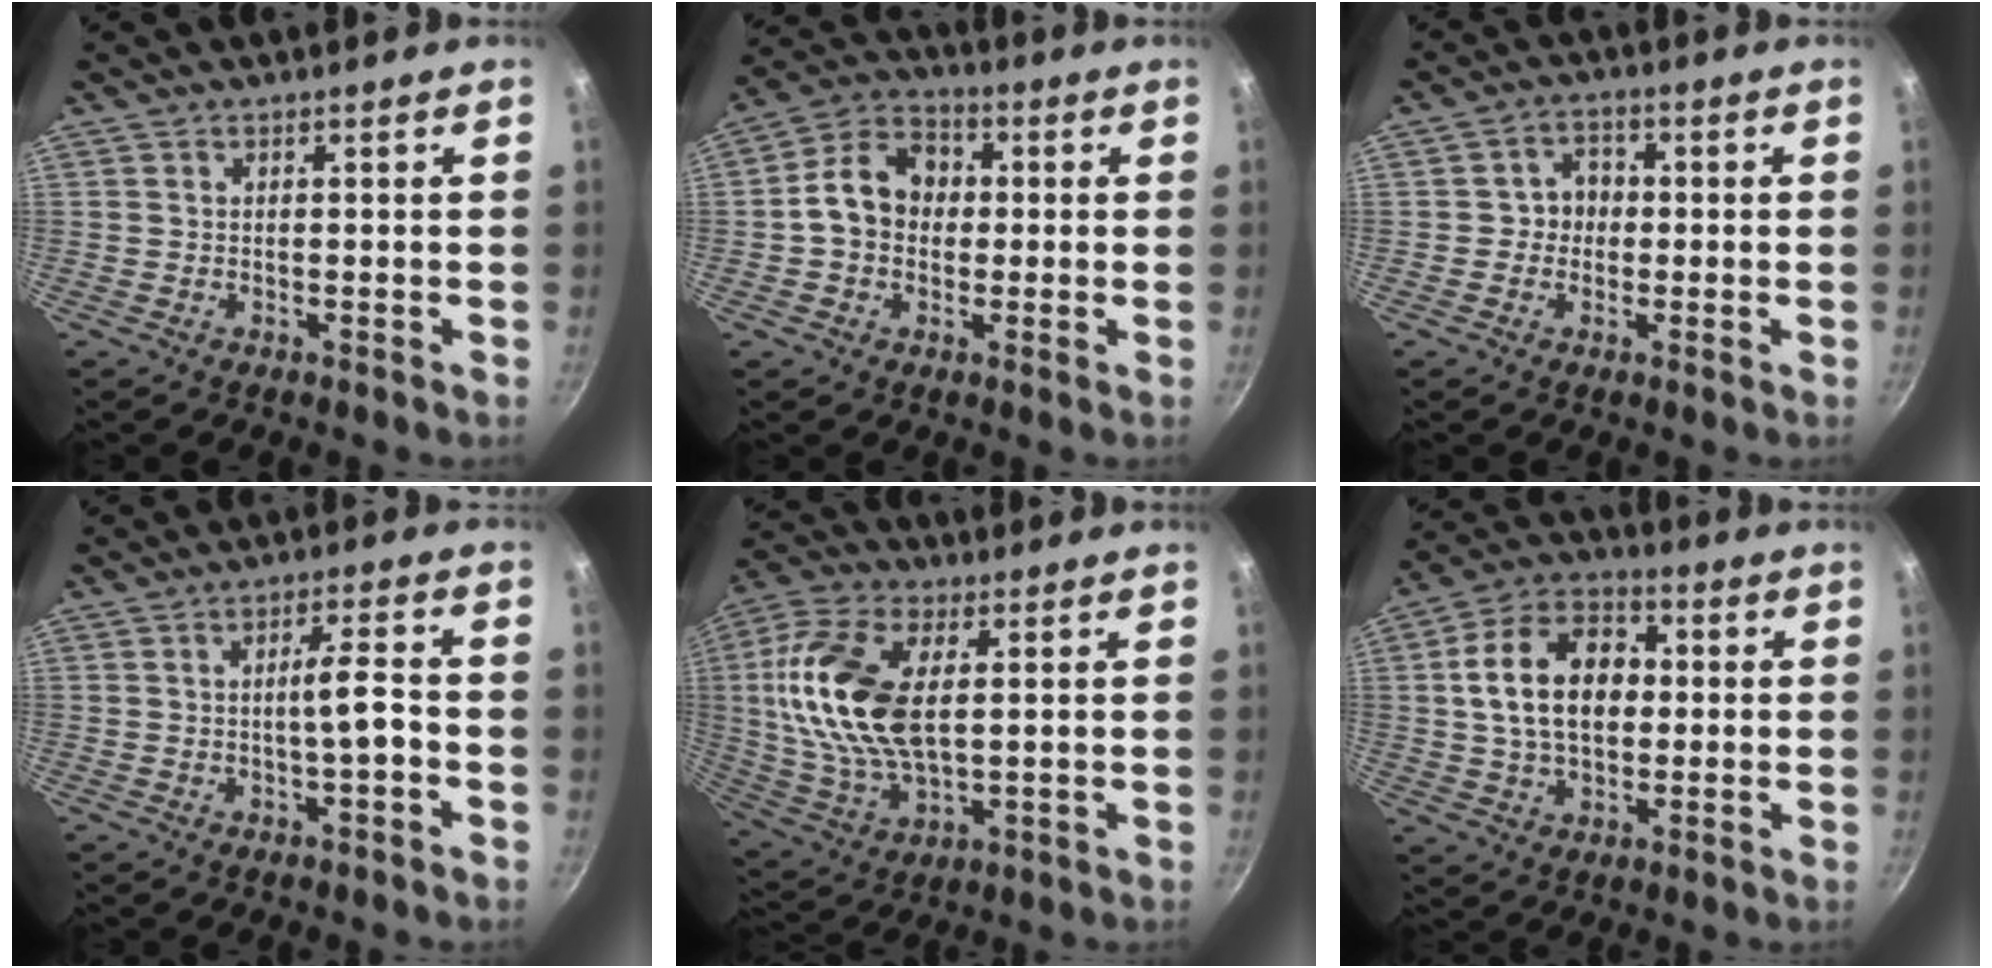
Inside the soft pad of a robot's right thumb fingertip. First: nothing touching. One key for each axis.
{"total": 10.6, "fx": 0.2, "fy": 8.4, "fz": 6.5, "tx": -0.082, "ty": 0.026, "tz": -0.016}
{"total": 4.4, "fx": -0.4, "fy": 4.0, "fz": 1.8, "tx": 0.006, "ty": 0.011, "tz": -0.014}
{"total": 4.6, "fx": -0.9, "fy": 0.2, "fz": 4.5, "tx": -0.079, "ty": 0.012, "tz": -0.014}
{"total": 19.3, "fx": 3.0, "fy": 10.4, "fz": 16.0, "tx": -0.312, "ty": 0.001, "tz": 0.056}
{"total": 15.5, "fx": 1.3, "fy": 10.5, "fz": 11.4, "tx": -0.164, "ty": 0.023, "tz": 0.009}